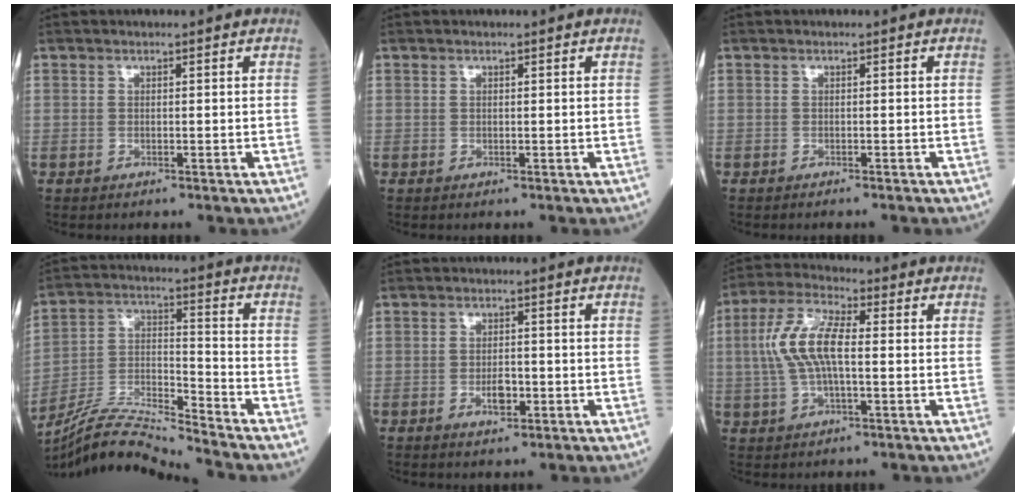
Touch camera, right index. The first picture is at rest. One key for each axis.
{"total": 0.0}
{"total": 2.0, "fx": -1.8, "fy": 0.0, "fz": 0.8, "tx": -0.012, "ty": -0.002, "tz": -0.023}
{"total": 11.8, "fx": -11.2, "fy": -1.4, "fz": 3.5, "tx": -0.072, "ty": 0.008, "tz": -0.210}
{"total": 3.1, "fx": -1.1, "fy": 1.3, "fz": 2.6, "tx": -0.045, "ty": 0.002, "tz": -0.014}
{"total": 9.1, "fx": 0.2, "fy": 2.9, "fz": 8.6, "tx": -0.192, "ty": 0.018, "tz": 0.002}